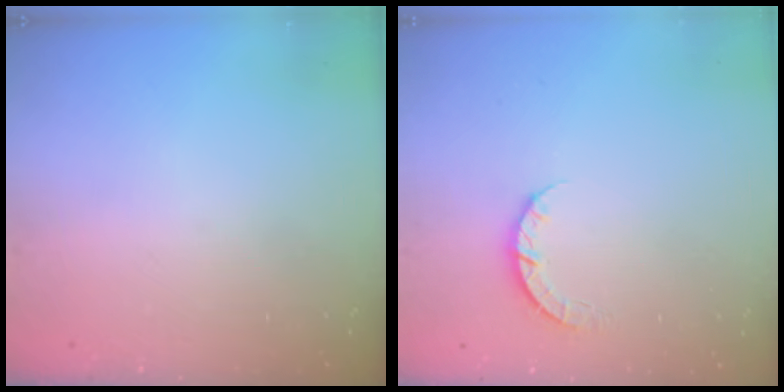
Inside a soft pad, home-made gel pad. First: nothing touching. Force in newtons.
{"total": 3.4, "press": 3.4, "slide": 0.4}